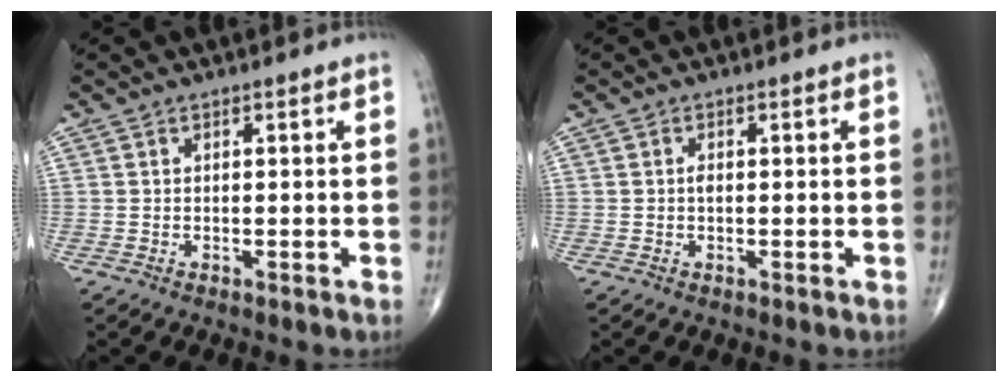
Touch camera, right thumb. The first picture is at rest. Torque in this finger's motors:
{"motor_torque": [0.68, 0.59, 0.35, -0.31, 0.01]}